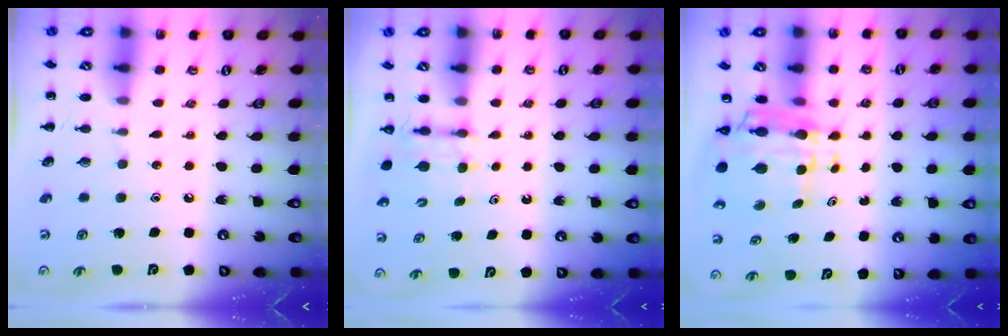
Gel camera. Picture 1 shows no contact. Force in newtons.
{"total": 2.7, "press": 2.5, "slide": 1.1}
{"total": 6.8, "press": 6.3, "slide": 2.5}